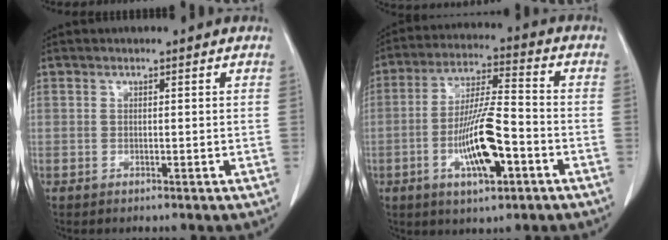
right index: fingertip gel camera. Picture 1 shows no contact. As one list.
[{"total": 11.7, "force": [-4.0, 2.4, 10.8], "torque": [-0.203, 0.000, -0.067]}]